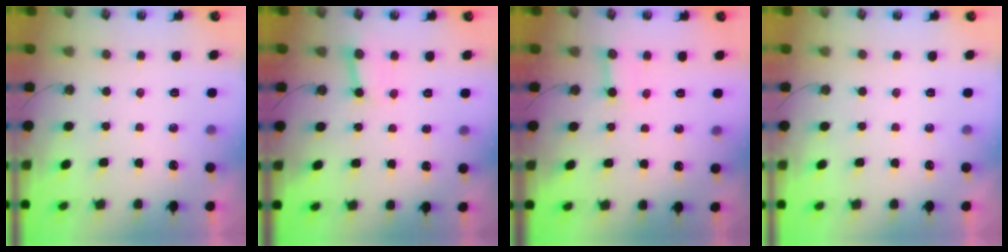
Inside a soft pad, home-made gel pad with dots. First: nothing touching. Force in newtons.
{"total": 4.0, "press": 4.0, "slide": 0.6}
{"total": 3.2, "press": 3.2, "slide": 0.3}
{"total": 0.0}